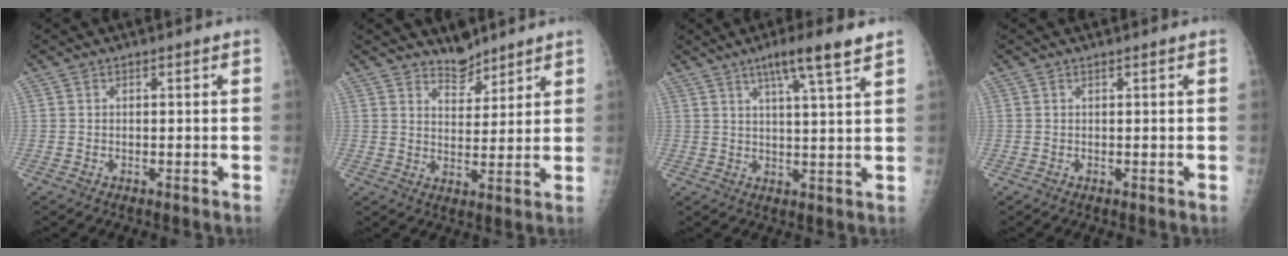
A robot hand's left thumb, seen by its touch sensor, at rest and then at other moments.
{"total": 5.0, "force": [4.4, 2.1, 0.9], "torque": [0.008, -0.038, 0.077]}
{"total": 8.0, "force": [5.0, 0.0, 6.3], "torque": [-0.102, -0.019, 0.079]}
{"total": 0.0}